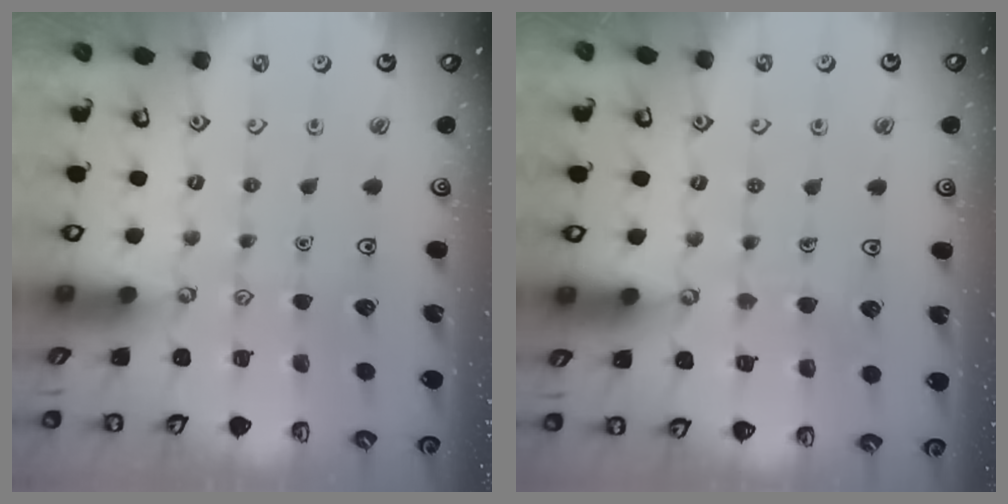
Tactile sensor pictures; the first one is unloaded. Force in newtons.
{"total": 5.4, "press": 5.4, "slide": 0.4}